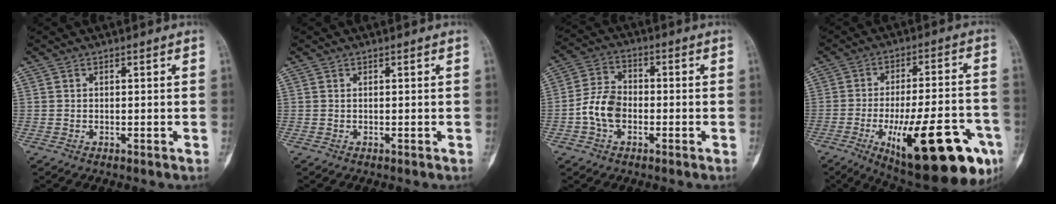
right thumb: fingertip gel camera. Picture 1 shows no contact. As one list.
[{"total": 0.0}, {"total": 7.8, "force": [-1.9, 5.4, 5.3], "torque": [-0.093, 0.023, -0.046]}, {"total": 26.1, "force": [-10.6, 8.3, 22.4], "torque": [-0.276, 0.026, -0.139]}]